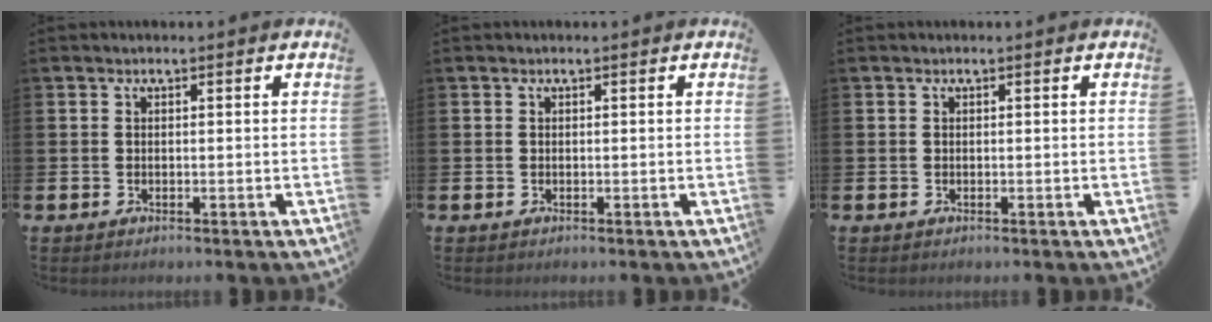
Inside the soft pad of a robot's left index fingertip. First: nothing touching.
{"total": 0.0}
{"total": 0.0}